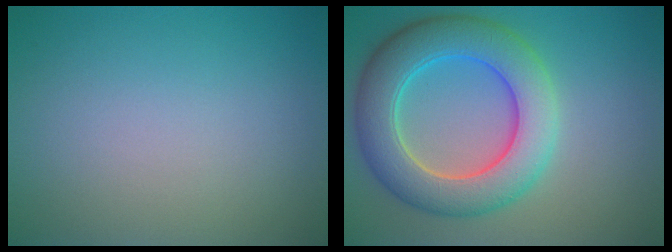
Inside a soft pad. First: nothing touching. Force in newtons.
{"total": 8.1, "press": 8.1, "slide": 0.3}